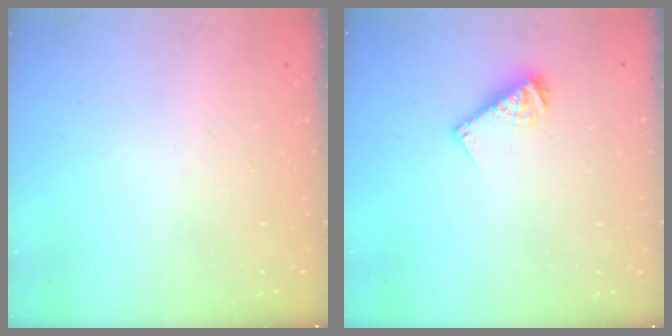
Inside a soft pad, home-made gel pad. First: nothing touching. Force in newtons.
{"total": 7.8, "press": 7.7, "slide": 0.4}